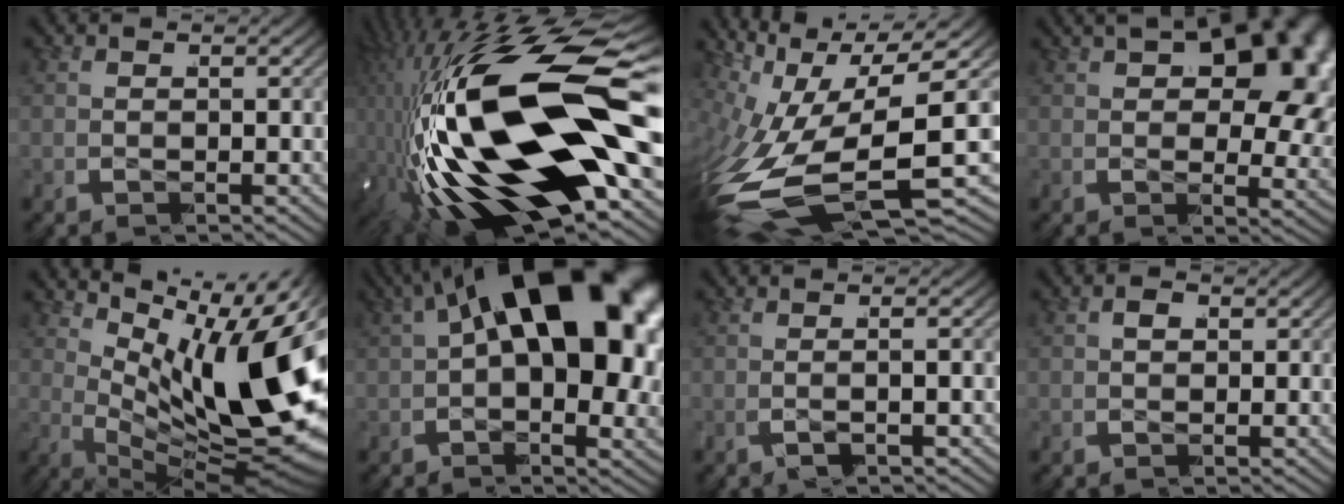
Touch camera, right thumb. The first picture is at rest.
{"total": 25.0, "force": [-4.5, 11.1, 22.0], "torque": [-0.453, -0.026, -0.047]}
{"total": 15.5, "force": [-2.5, 8.8, 12.5], "torque": [-0.284, -0.059, -0.016]}
{"total": 13.5, "force": [1.5, 7.6, 11.1], "torque": [-0.142, -0.010, 0.023]}
{"total": 18.5, "force": [-0.5, 9.4, 15.9], "torque": [-0.253, -0.021, 0.009]}
{"total": 19.5, "force": [1.4, 10.3, 16.5], "torque": [-0.251, -0.005, 0.021]}
{"total": 1.3, "force": [-1.0, -0.1, 0.8], "torque": [-0.025, 0.010, -0.023]}
{"total": 1.6, "force": [-0.3, 1.3, 1.0], "torque": [-0.020, -0.006, -0.003]}